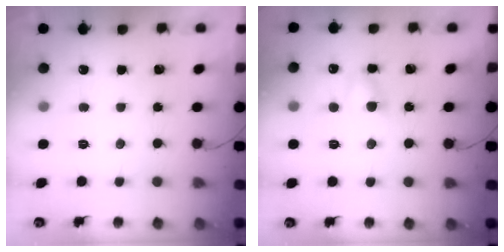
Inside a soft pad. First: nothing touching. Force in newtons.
{"total": 4.3, "press": 4.0, "slide": 1.4}